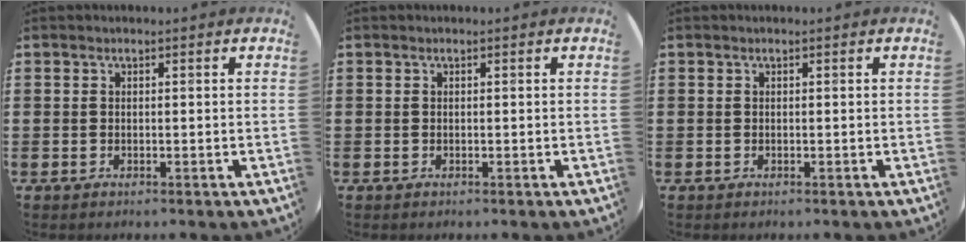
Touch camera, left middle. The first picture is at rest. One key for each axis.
{"total": 0.0}
{"total": 0.0}